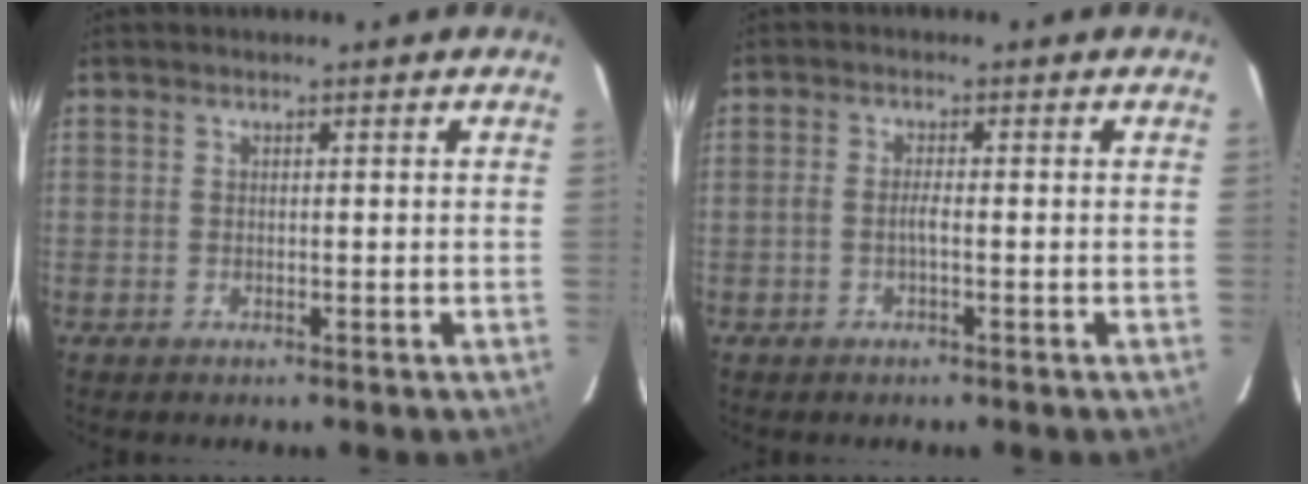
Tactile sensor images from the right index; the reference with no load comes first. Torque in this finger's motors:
{"motor_torque": [0.10, 0.10, 0.28, 0.05]}